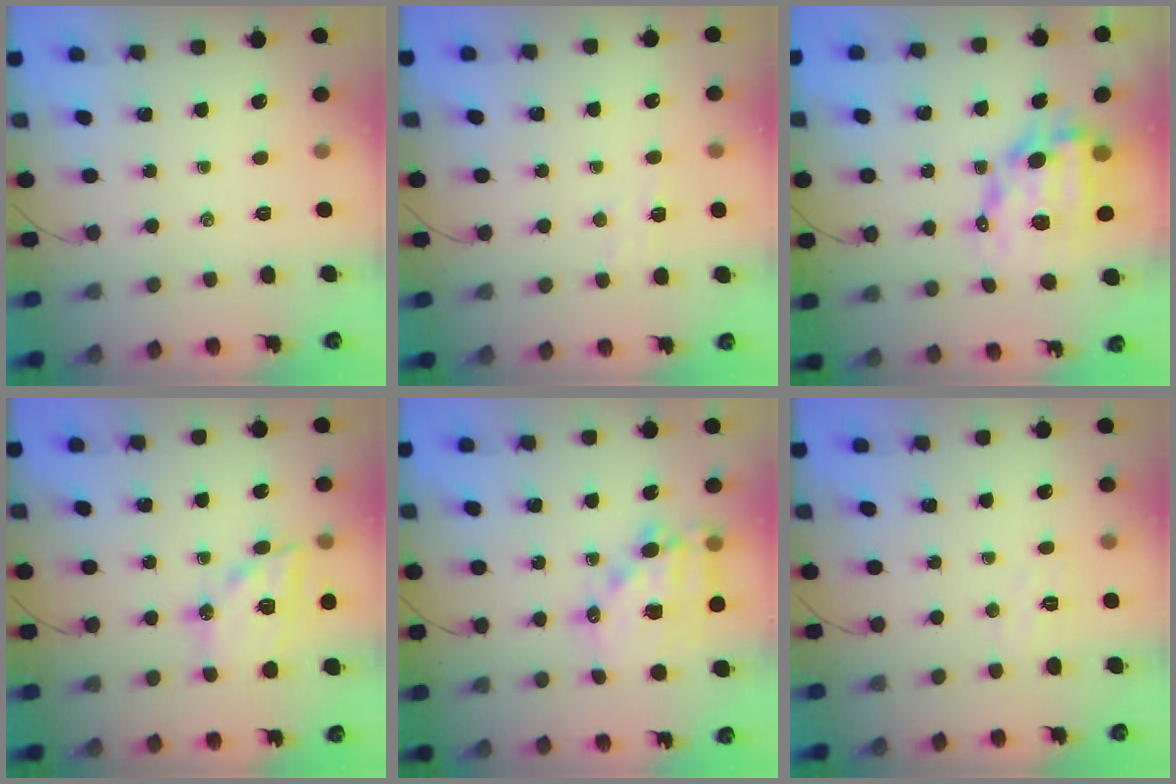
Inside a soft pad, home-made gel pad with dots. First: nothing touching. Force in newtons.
{"total": 3.5, "press": 3.4, "slide": 1.0}
{"total": 12.3, "press": 11.9, "slide": 3.0}
{"total": 15.9, "press": 15.7, "slide": 2.9}
{"total": 15.4, "press": 15.1, "slide": 3.4}
{"total": 3.5, "press": 3.4, "slide": 0.8}